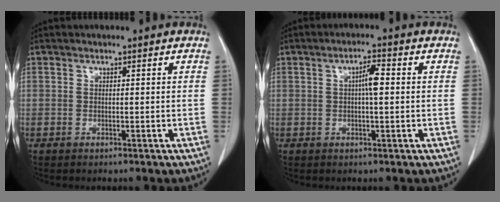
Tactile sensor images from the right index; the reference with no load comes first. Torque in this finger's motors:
{"motor_torque": [0.12, 0.04, 0.10, 0.04]}